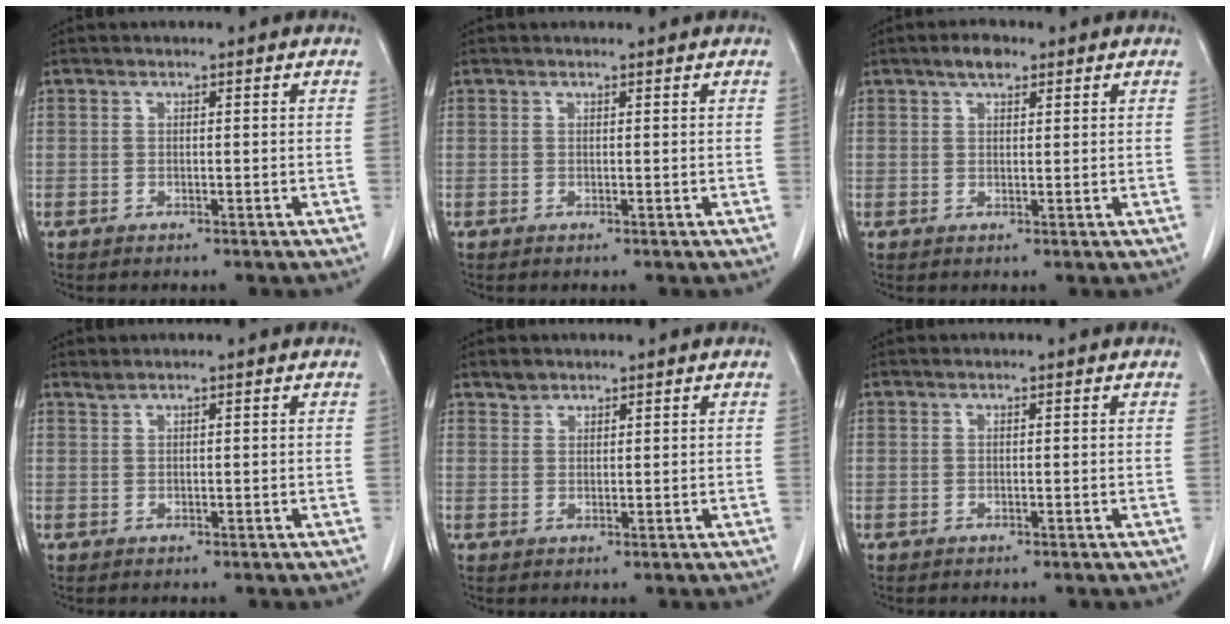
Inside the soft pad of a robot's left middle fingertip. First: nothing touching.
{"total": 0.9, "force": [0.9, 0.0, 0.1], "torque": [-0.007, 0.007, 0.014]}
{"total": 2.9, "force": [2.0, 1.2, 1.8], "torque": [-0.033, 0.006, 0.031]}
{"total": 0.7, "force": [0.7, -0.1, 0.1], "torque": [-0.008, 0.004, 0.017]}
{"total": 1.6, "force": [1.4, 0.9, 0.1], "torque": [0.001, 0.002, 0.023]}
{"total": 0.0}